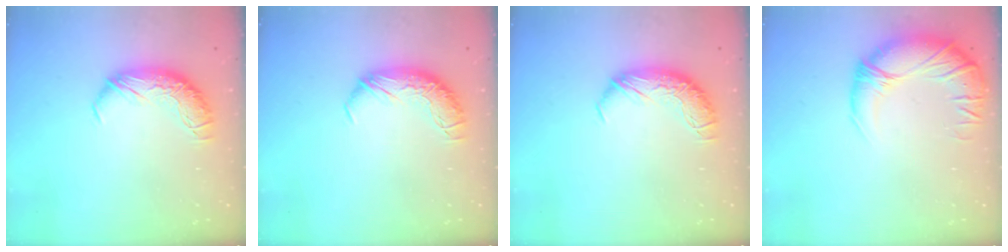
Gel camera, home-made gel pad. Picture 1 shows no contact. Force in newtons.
{"total": 0.0}
{"total": 0.0}
{"total": 5.3, "press": 3.6, "slide": 3.8}